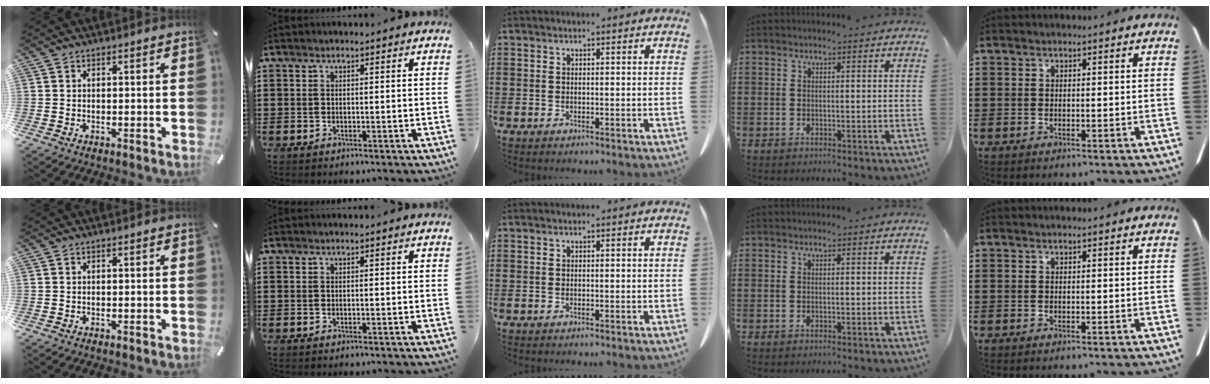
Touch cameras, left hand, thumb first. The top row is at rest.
{}